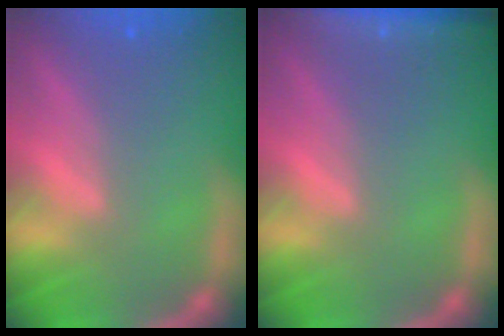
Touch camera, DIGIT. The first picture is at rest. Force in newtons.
{"total": 4.5}